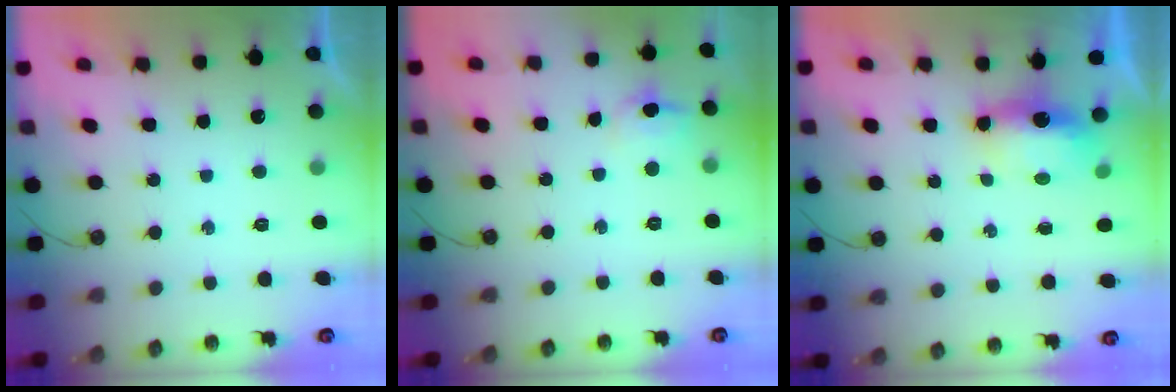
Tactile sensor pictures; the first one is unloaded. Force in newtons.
{"total": 5.6, "press": 5.3, "slide": 1.6}
{"total": 6.6, "press": 6.6, "slide": 0.7}